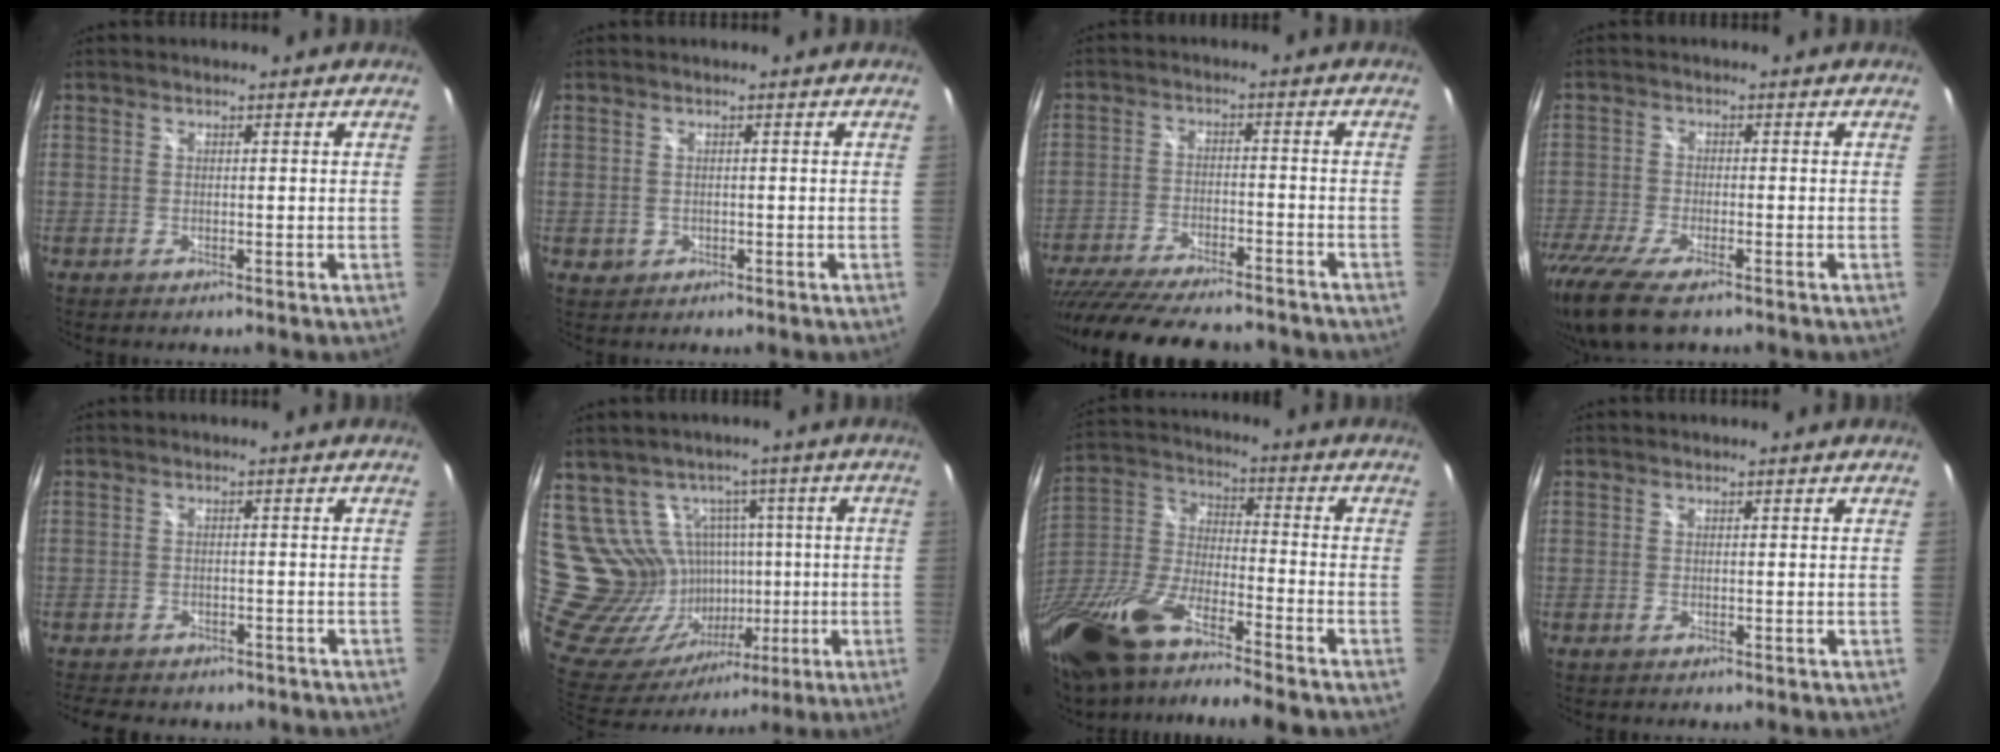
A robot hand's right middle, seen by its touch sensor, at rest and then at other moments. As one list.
[{"total": 1.5, "force": [-0.2, 1.4, 0.4], "torque": [-0.006, -0.002, -0.002]}, {"total": 23.1, "force": [-19.5, 6.3, 10.8], "torque": [-0.224, -0.041, -0.294]}, {"total": 12.9, "force": [-9.1, 4.3, 8.1], "torque": [-0.200, -0.059, -0.172]}, {"total": 7.4, "force": [-5.9, 3.5, 2.9], "torque": [-0.066, -0.011, -0.081]}, {"total": 16.7, "force": [3.6, 14.9, 6.7], "torque": [-0.166, -0.001, 0.100]}, {"total": 20.5, "force": [-14.5, 4.7, 13.6], "torque": [-0.291, -0.040, -0.289]}, {"total": 0.0}]